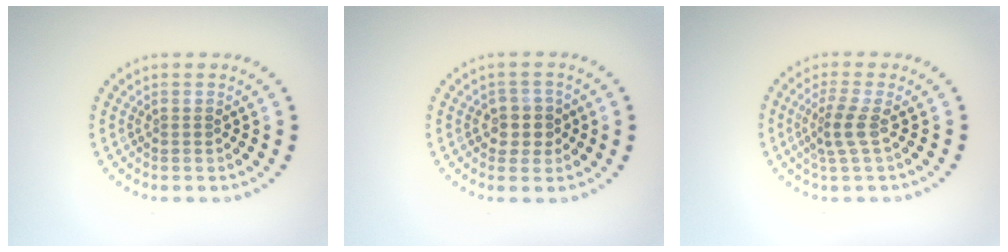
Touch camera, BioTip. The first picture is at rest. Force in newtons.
{"total": 2.5, "press": 2.2, "slide": 1.0}
{"total": 2.2, "press": 1.8, "slide": 1.4}